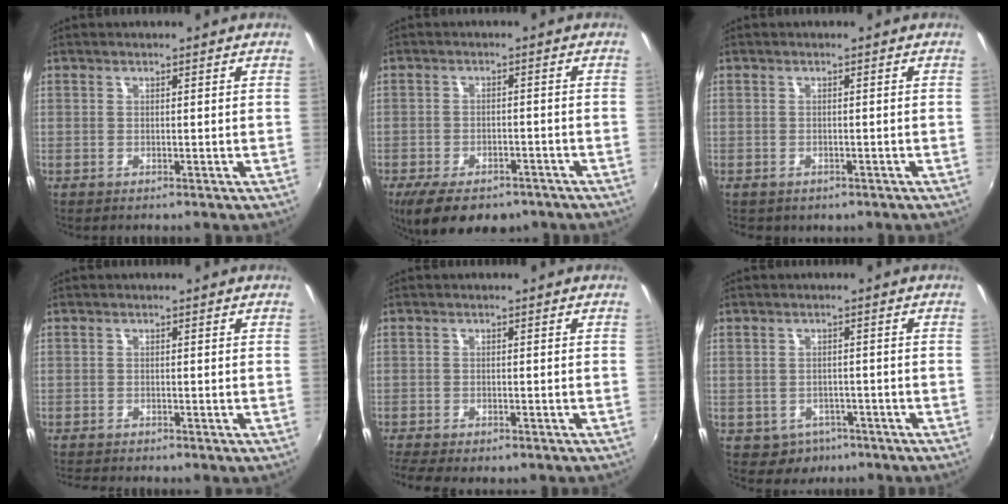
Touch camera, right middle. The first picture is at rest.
{"total": 11.6, "force": [-8.3, 5.0, 6.4], "torque": [-0.139, -0.028, -0.127]}
{"total": 1.5, "force": [-1.0, 0.9, 0.6], "torque": [-0.014, -0.008, -0.012]}
{"total": 2.8, "force": [-2.5, 0.0, 1.1], "torque": [-0.023, -0.018, -0.046]}
{"total": 6.3, "force": [-5.0, 1.6, 3.5], "torque": [-0.089, -0.033, -0.085]}
{"total": 4.1, "force": [-2.4, 3.1, 0.9], "torque": [-0.027, -0.002, -0.029]}